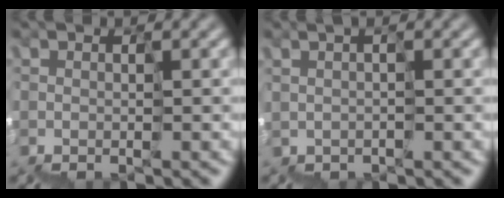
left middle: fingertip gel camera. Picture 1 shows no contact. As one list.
[{"total": 1.0, "force": [0.3, -0.6, -0.7], "torque": [0.012, 0.003, 0.009]}]